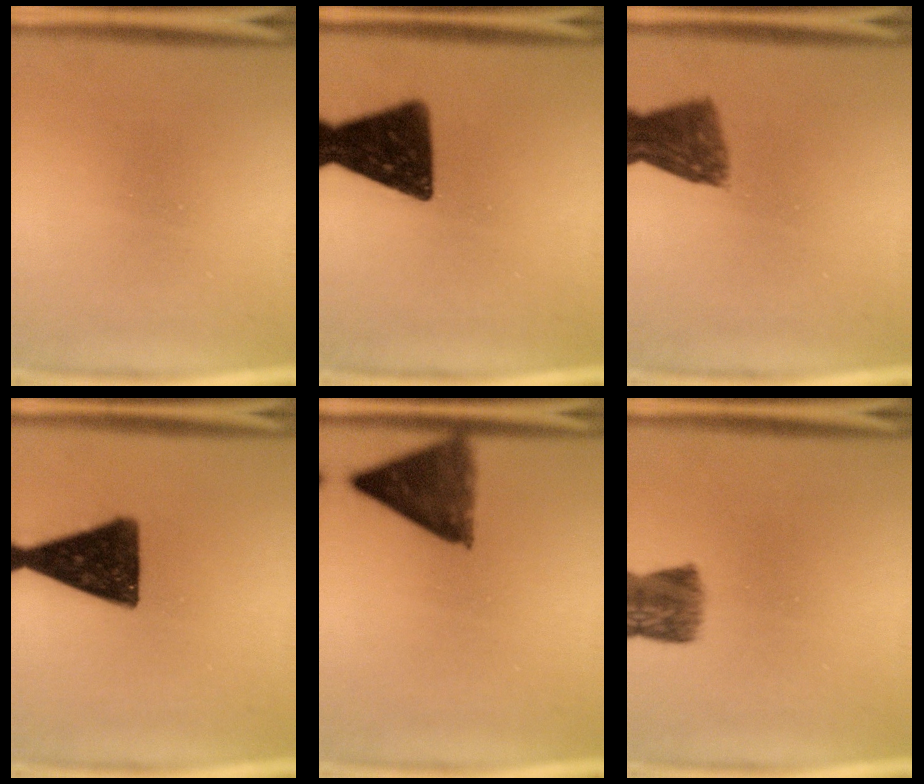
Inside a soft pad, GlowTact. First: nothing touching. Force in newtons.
{"total": 14.2}
{"total": 7.4}
{"total": 15.4}
{"total": 8.2}
{"total": 7.1}